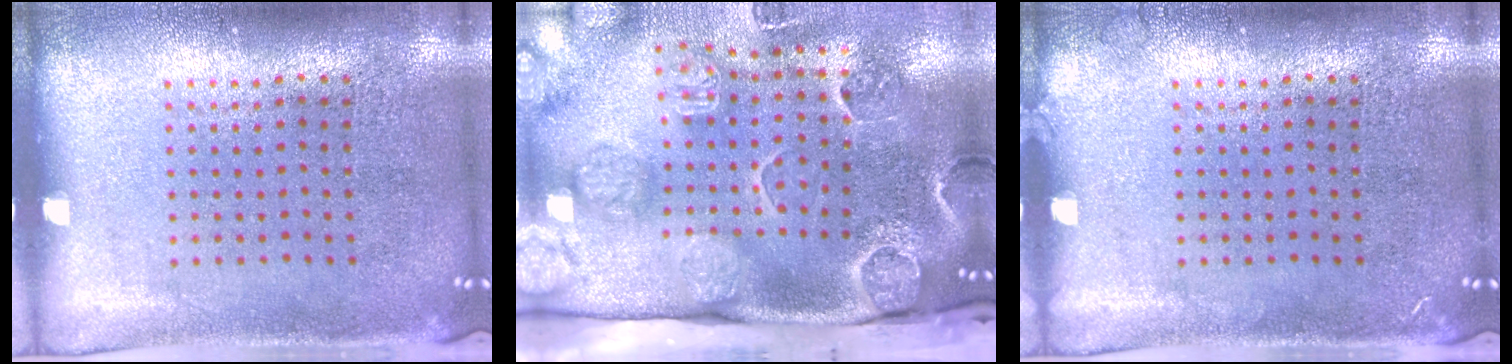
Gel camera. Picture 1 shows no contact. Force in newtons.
{"total": 3.9, "press": 3.3, "slide": 2.1}
{"total": 0.6, "press": 0.5, "slide": 0.1}